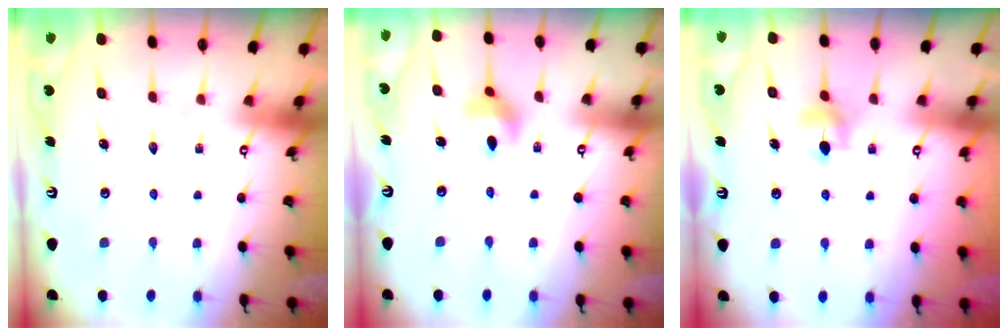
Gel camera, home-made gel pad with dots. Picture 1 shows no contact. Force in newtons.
{"total": 6.3, "press": 6.1, "slide": 1.5}
{"total": 5.3, "press": 5.3, "slide": 0.7}